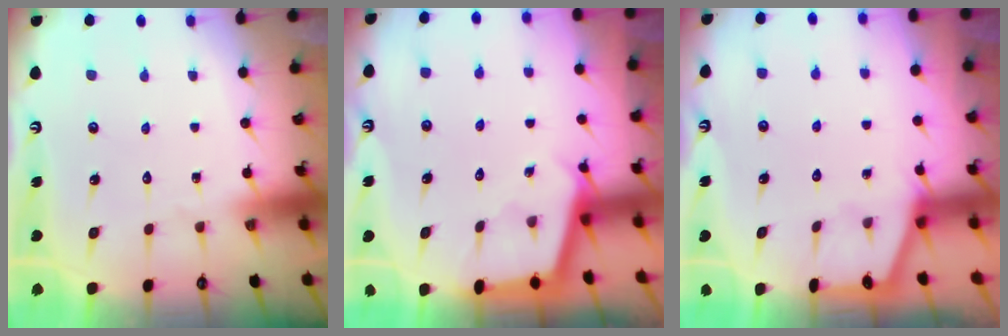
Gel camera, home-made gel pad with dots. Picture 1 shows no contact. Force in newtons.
{"total": 2.1, "press": 2.1, "slide": 0.2}
{"total": 1.0, "press": 1.0, "slide": 0.2}